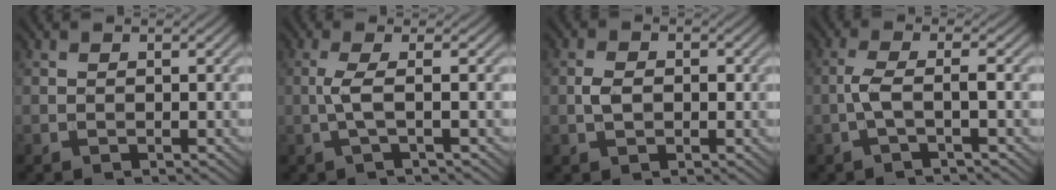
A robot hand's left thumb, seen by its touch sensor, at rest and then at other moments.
{"total": 3.2, "force": [-0.2, 0.5, 3.1], "torque": [-0.060, 0.006, -0.018]}
{"total": 2.4, "force": [-0.1, 1.6, 1.8], "torque": [-0.039, 0.001, -0.004]}
{"total": 3.1, "force": [-0.8, 0.4, 3.0], "torque": [-0.060, 0.010, -0.031]}